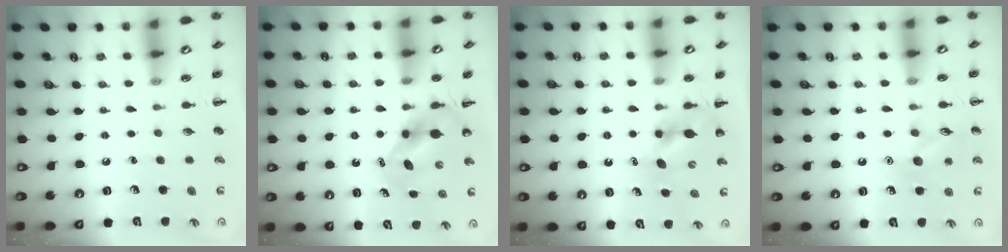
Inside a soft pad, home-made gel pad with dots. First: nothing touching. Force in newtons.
{"total": 5.1, "press": 5.1, "slide": 0.5}
{"total": 5.2, "press": 5.1, "slide": 0.7}
{"total": 9.6, "press": 9.5, "slide": 1.4}